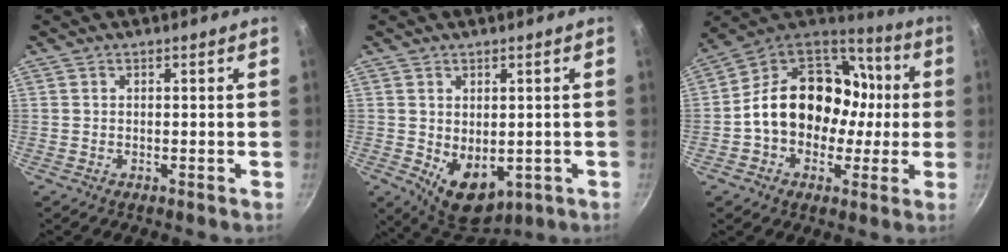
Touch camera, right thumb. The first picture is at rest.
{"total": 9.8, "force": [-2.1, 6.1, 7.4], "torque": [-0.095, -0.010, -0.009]}
{"total": 20.8, "force": [-0.9, 15.6, 13.7], "torque": [-0.184, 0.055, -0.015]}